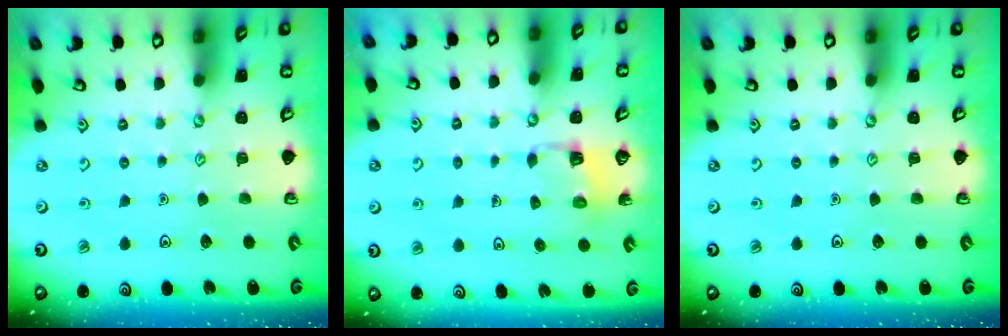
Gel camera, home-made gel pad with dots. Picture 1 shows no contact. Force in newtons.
{"total": 3.1, "press": 3.0, "slide": 0.3}
{"total": 0.0}